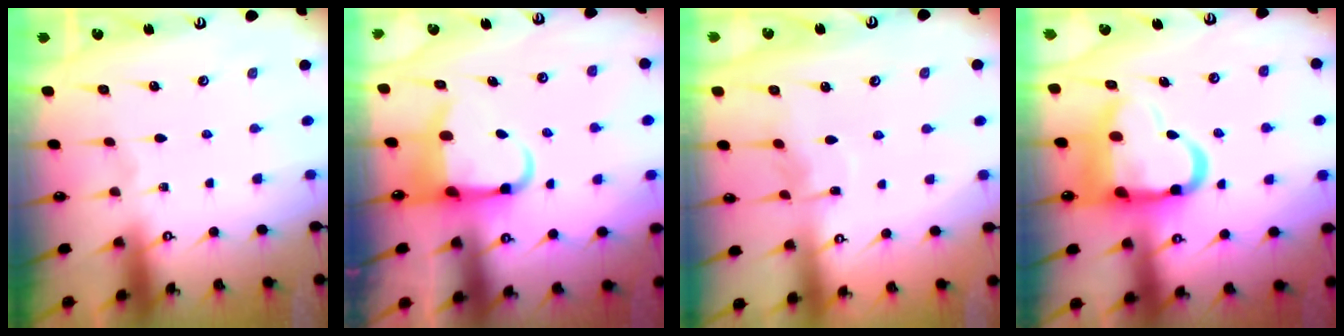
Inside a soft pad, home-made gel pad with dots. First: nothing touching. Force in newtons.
{"total": 5.9, "press": 5.8, "slide": 1.1}
{"total": 4.7, "press": 4.7, "slide": 0.3}
{"total": 16.2, "press": 16.1, "slide": 1.9}